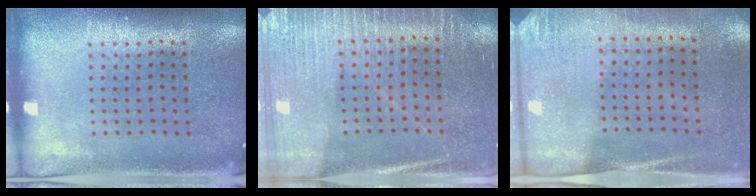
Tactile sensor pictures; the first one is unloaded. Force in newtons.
{"total": 3.3, "press": 3.0, "slide": 1.3}
{"total": 2.7, "press": 2.4, "slide": 1.3}